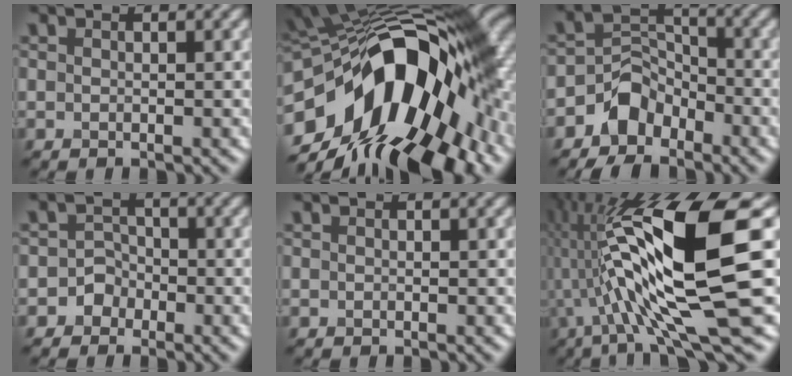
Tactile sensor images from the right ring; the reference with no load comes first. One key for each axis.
{"total": 18.6, "fx": -4.9, "fy": 10.4, "fz": 14.7, "tx": -0.246, "ty": -0.005, "tz": -0.088}
{"total": 5.0, "fx": -3.3, "fy": 3.2, "fz": 2.0, "tx": -0.025, "ty": 0.003, "tz": -0.064}
{"total": 1.9, "fx": -0.9, "fy": 1.6, "fz": 0.3, "tx": 0.019, "ty": 0.008, "tz": -0.027}
{"total": 0.0}
{"total": 17.1, "fx": 1.6, "fy": 4.3, "fz": 16.5, "tx": -0.315, "ty": 0.007, "tz": 0.036}